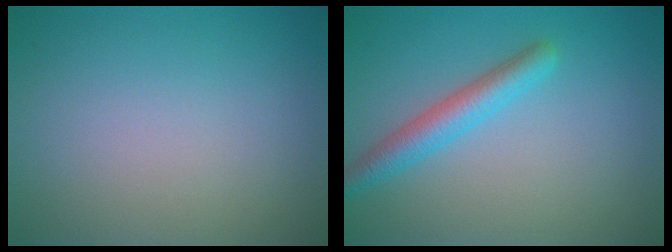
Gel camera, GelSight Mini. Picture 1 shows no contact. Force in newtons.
{"total": 3.0, "press": 3.0, "slide": 0.1}